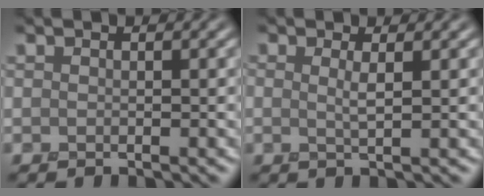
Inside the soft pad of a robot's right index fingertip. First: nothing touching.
{"total": 0.8, "force": [0.2, 0.2, 0.8], "torque": [-0.010, -0.005, 0.002]}